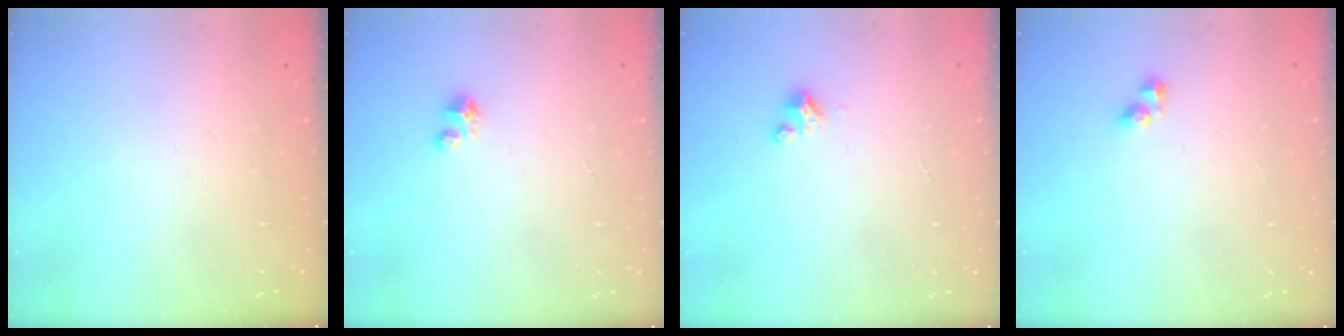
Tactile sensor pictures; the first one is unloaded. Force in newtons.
{"total": 3.2, "press": 3.2, "slide": 0.2}
{"total": 2.5, "press": 2.5, "slide": 0.3}
{"total": 4.2, "press": 4.2, "slide": 0.4}